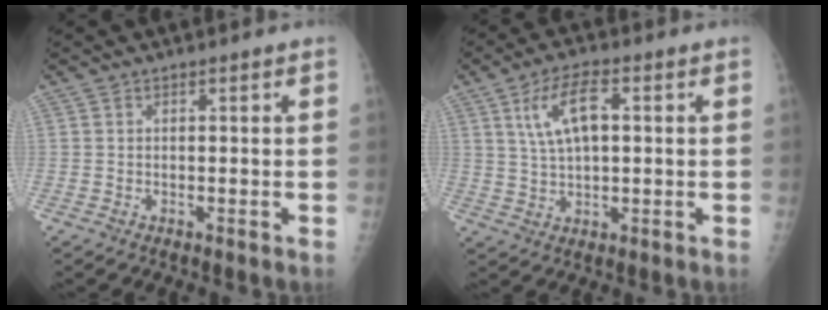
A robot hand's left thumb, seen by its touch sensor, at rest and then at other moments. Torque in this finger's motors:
{"motor_torque": [-0.25, 0.62, 0.87, -0.17, 0.12]}